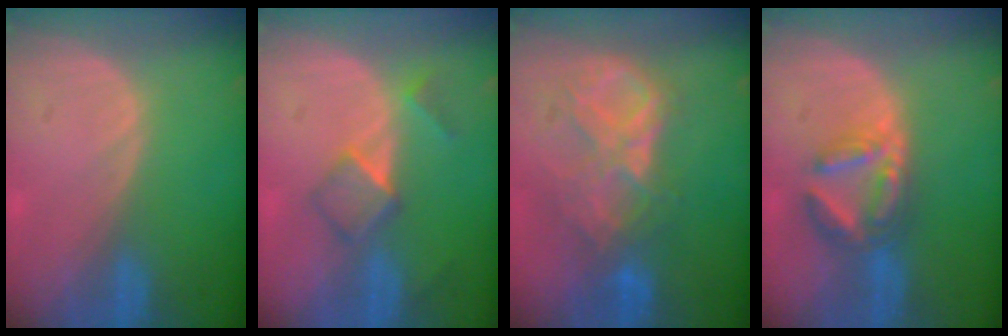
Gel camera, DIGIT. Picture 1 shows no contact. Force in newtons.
{"total": 5.2, "press": 4.5, "slide": 2.5}
{"total": 8.7, "press": 7.7, "slide": 4.1}
{"total": 6.9, "press": 6.0, "slide": 3.3}